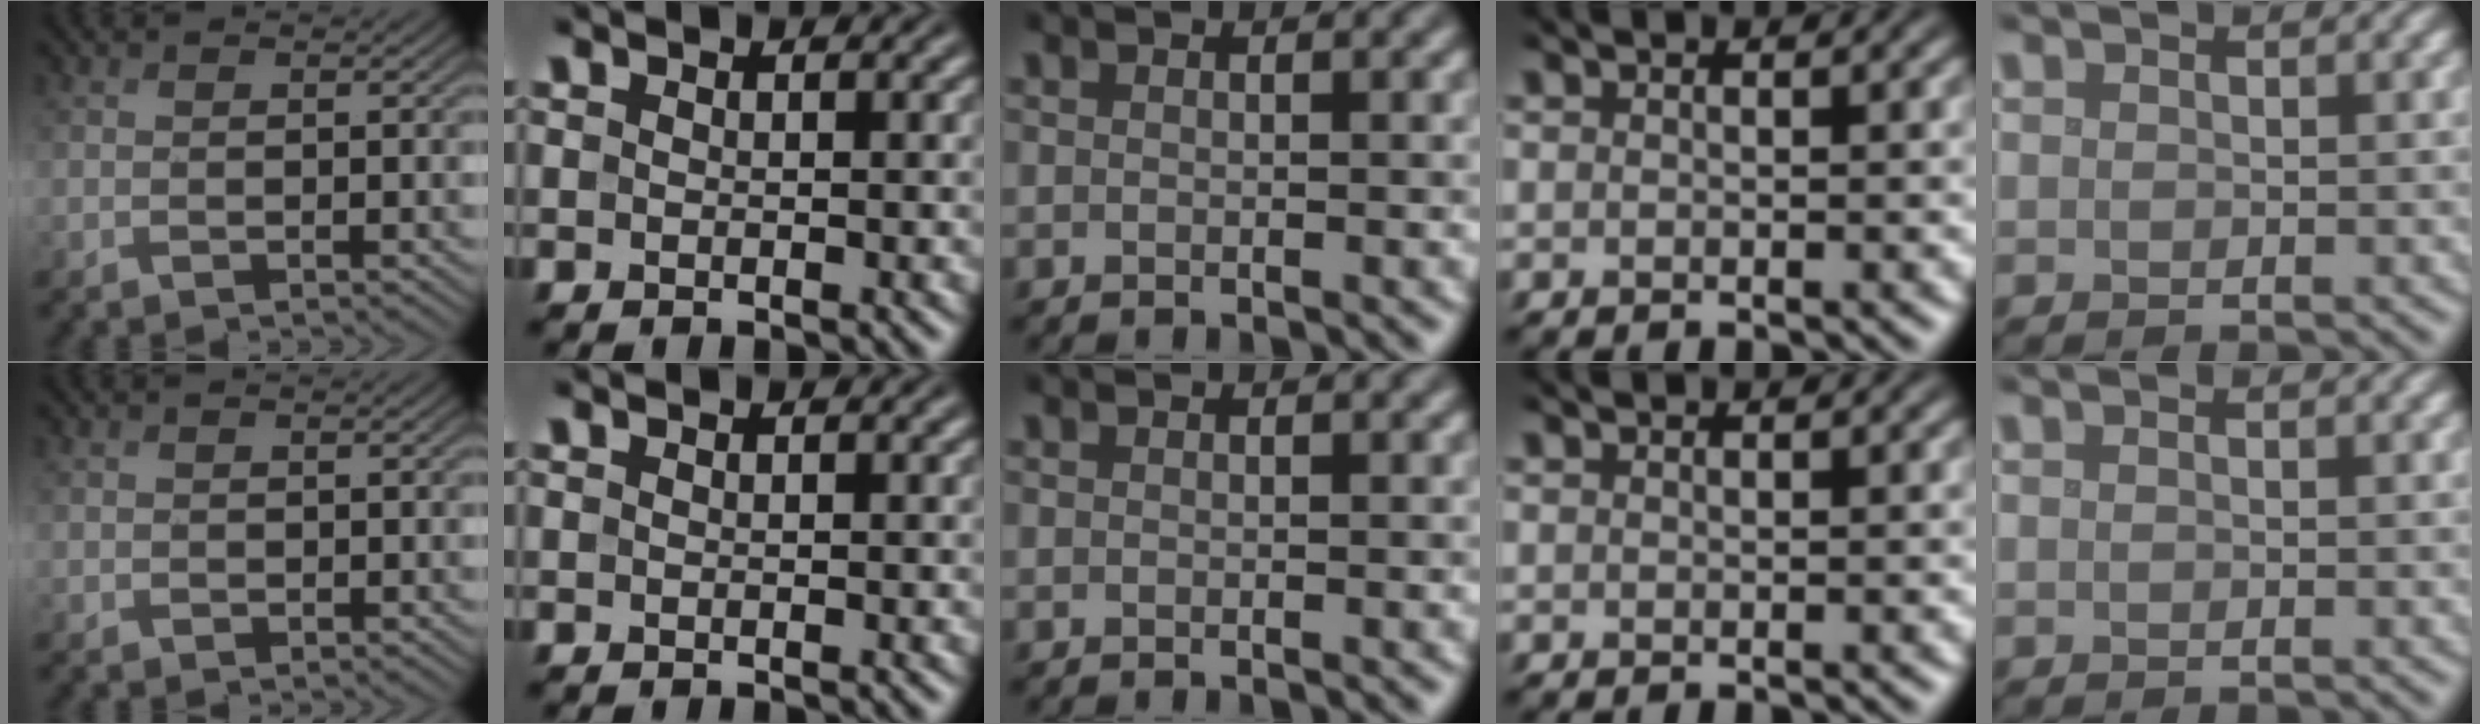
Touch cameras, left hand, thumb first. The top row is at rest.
{"thumb": {"total": 0.7, "force": [0.5, 0.6, 0.1], "torque": [-0.004, -0.003, 0.012]}}